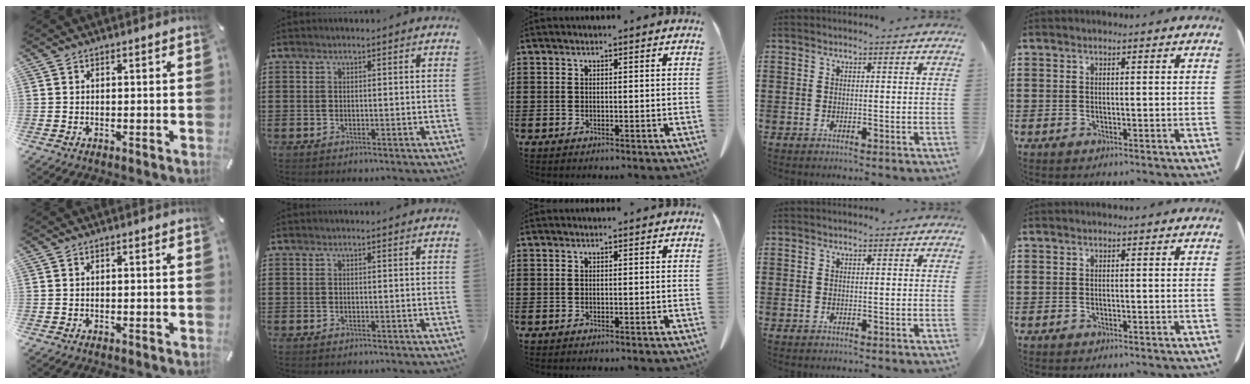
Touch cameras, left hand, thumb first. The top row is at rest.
{}